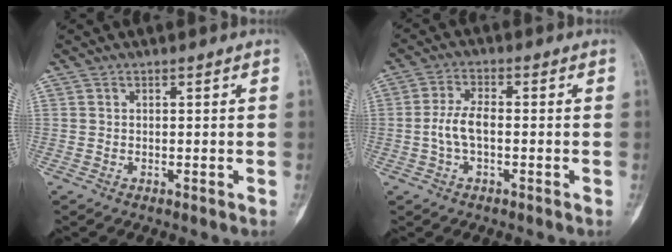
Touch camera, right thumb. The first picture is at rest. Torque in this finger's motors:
{"motor_torque": [0.07, 0.07, 0.58, 0.01, 0.07]}